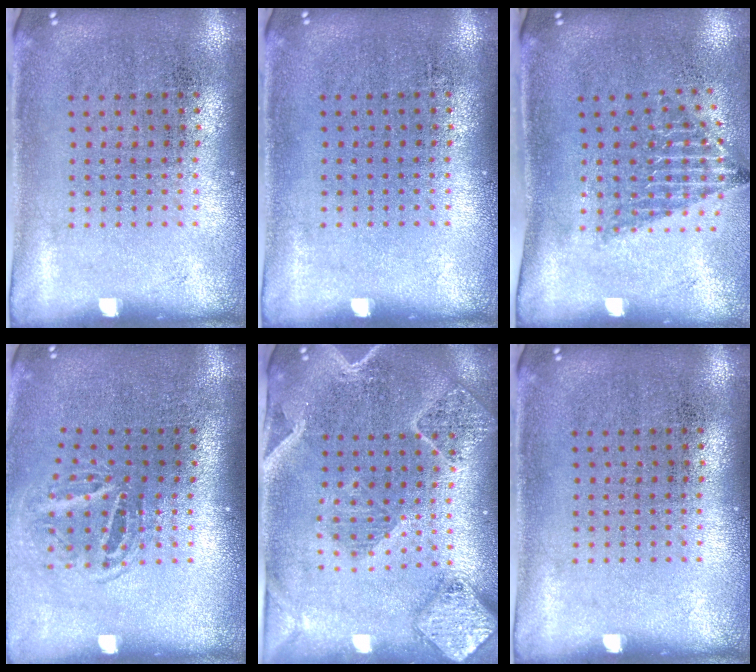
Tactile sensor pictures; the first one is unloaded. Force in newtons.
{"total": 0.0}
{"total": 1.5, "press": 1.1, "slide": 1.0}
{"total": 1.7, "press": 1.2, "slide": 1.3}
{"total": 2.3, "press": 2.1, "slide": 0.9}
{"total": 0.0}